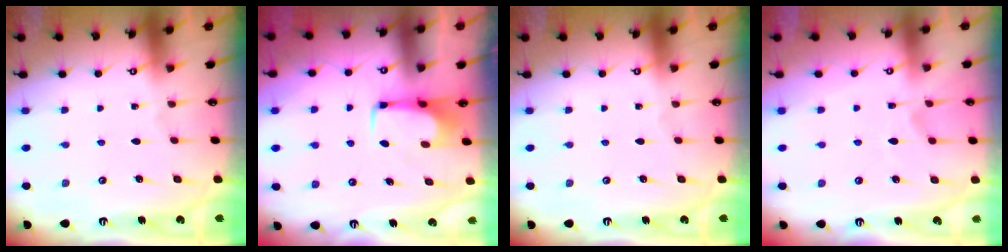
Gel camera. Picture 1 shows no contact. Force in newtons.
{"total": 0.6, "press": 0.5, "slide": 0.2}
{"total": 0.0}
{"total": 5.3, "press": 5.1, "slide": 1.2}